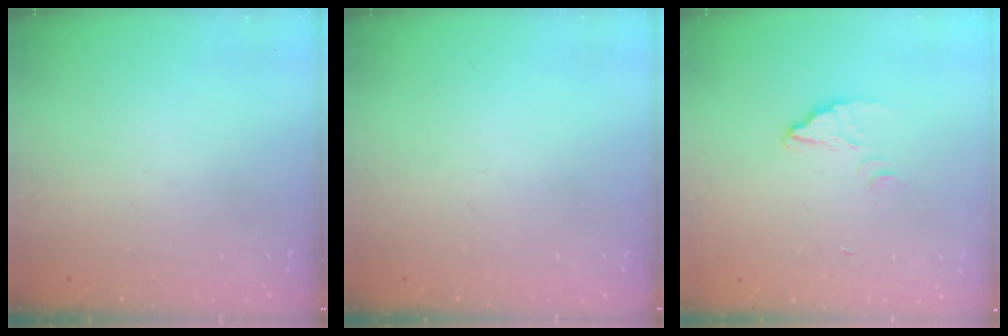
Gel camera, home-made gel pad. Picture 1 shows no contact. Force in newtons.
{"total": 0.0}
{"total": 2.9, "press": 2.9, "slide": 0.2}